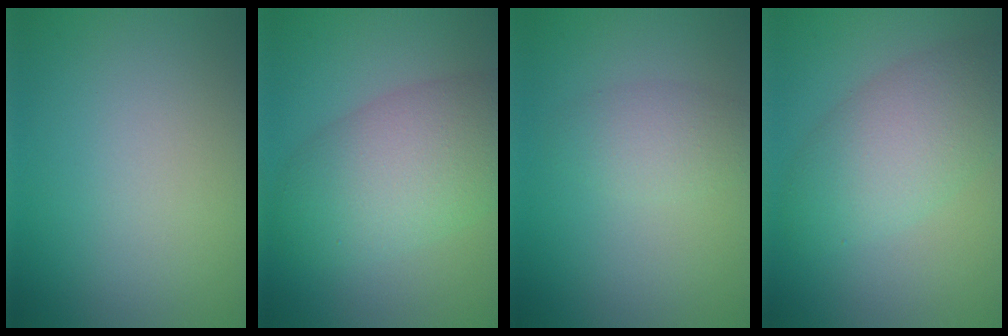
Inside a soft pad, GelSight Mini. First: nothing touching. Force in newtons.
{"total": 7.5, "press": 7.5, "slide": 0.3}
{"total": 2.4, "press": 2.4, "slide": 0.0}
{"total": 4.3, "press": 4.3, "slide": 0.4}